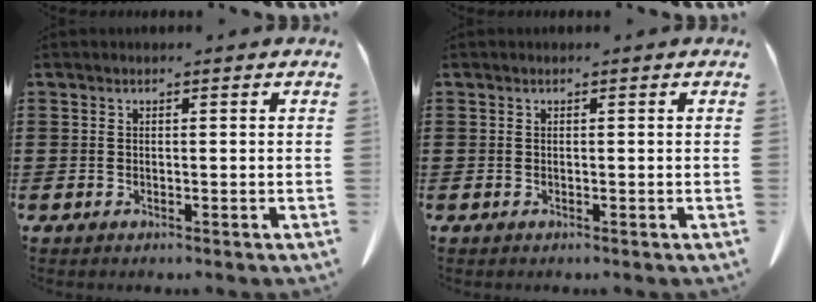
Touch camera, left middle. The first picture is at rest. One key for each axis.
{"total": 0.0}